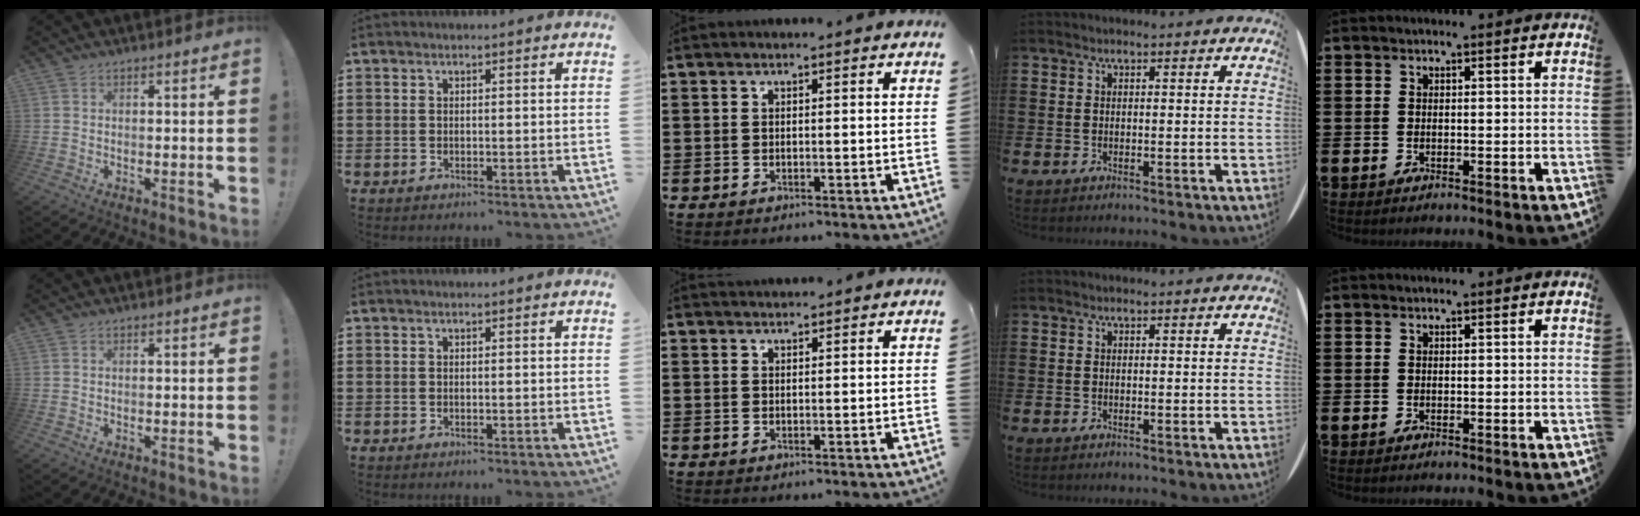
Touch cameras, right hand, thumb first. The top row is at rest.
{"middle": {"total": 1.0, "force": [1.0, -0.1, 0.0], "torque": [-0.002, -0.001, 0.019]}}